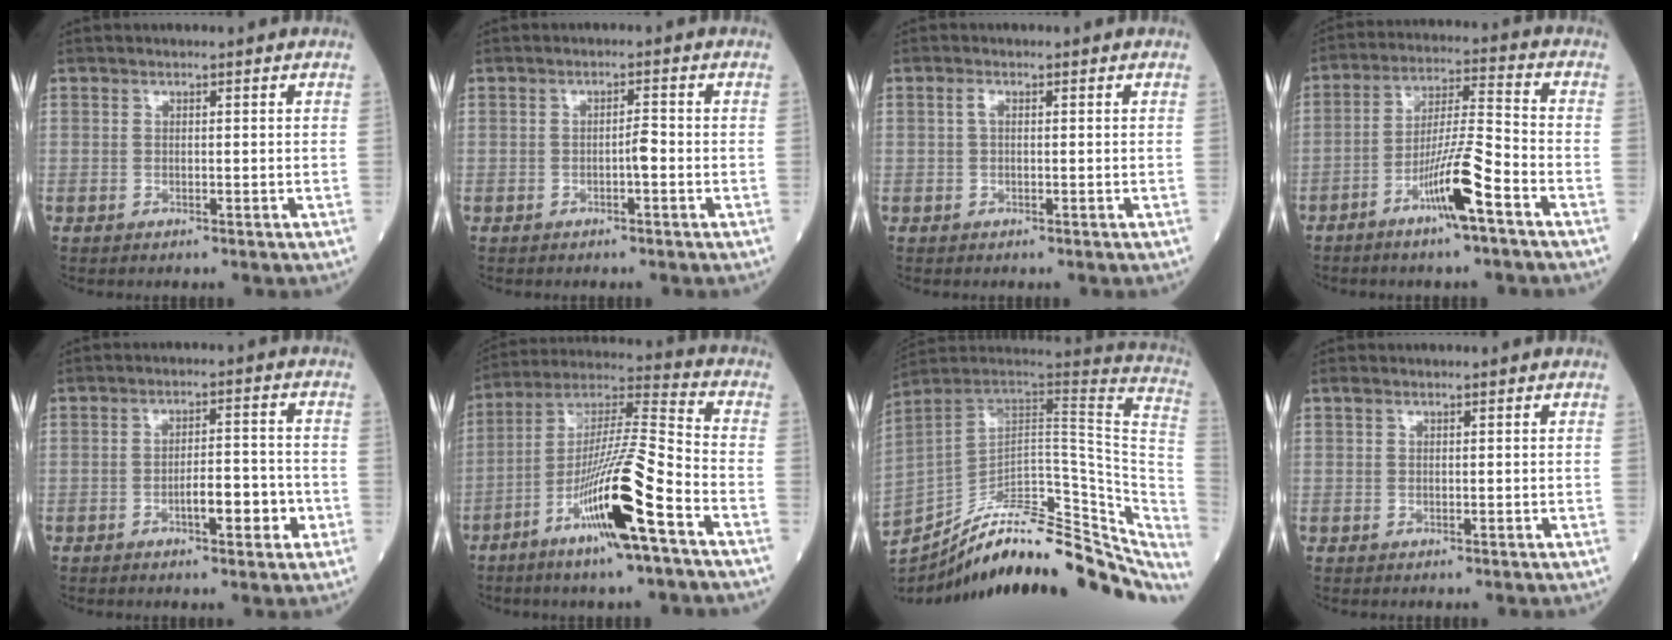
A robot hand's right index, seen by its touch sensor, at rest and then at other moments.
{"total": 1.7, "force": [-0.6, 0.2, 1.5], "torque": [-0.023, 0.002, -0.013]}
{"total": 1.0, "force": [0.2, 0.4, 0.9], "torque": [-0.021, 0.001, 0.002]}
{"total": 9.9, "force": [-5.2, 0.1, 8.4], "torque": [-0.163, 0.000, -0.093]}
{"total": 5.6, "force": [-2.1, 1.6, 4.9], "torque": [-0.078, 0.008, -0.028]}
{"total": 16.7, "force": [-7.7, 0.3, 14.9], "torque": [-0.288, -0.012, -0.137]}
{"total": 30.8, "force": [-22.4, 12.3, 17.2], "torque": [-0.236, 0.018, -0.316]}
{"total": 0.6, "force": [0.4, 0.3, 0.3], "torque": [-0.011, 0.011, 0.009]}